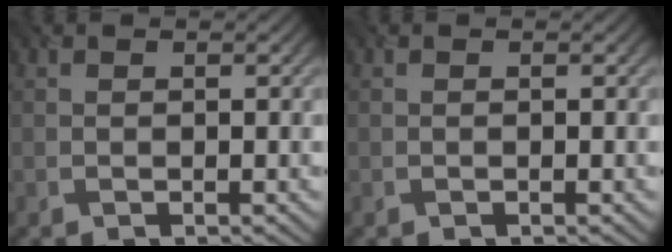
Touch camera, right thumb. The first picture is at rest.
{"total": 0.0}